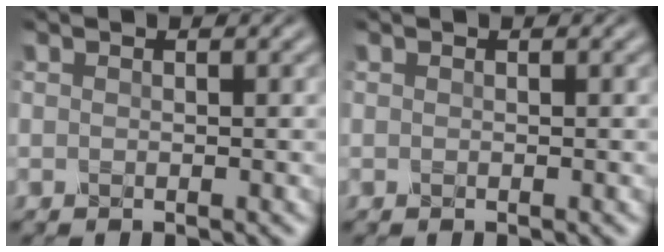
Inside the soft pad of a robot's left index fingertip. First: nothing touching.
{"total": 0.0}